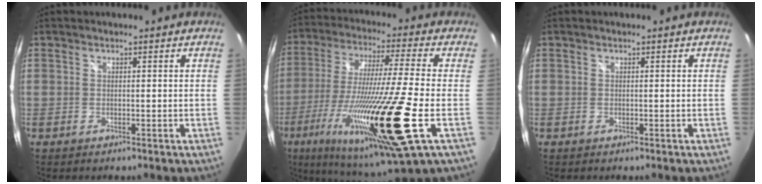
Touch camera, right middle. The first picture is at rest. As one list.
[{"total": 25.6, "force": [-9.6, 1.5, 23.7], "torque": [-0.439, -0.074, -0.169]}, {"total": 0.0}]